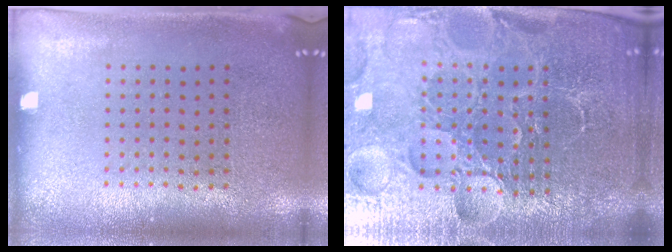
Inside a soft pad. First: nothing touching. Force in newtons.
{"total": 6.8, "press": 6.0, "slide": 3.2}